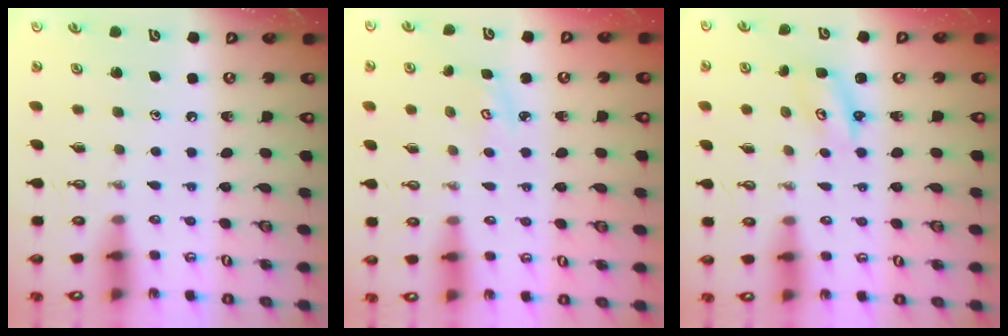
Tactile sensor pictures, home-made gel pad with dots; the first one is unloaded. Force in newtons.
{"total": 3.0, "press": 3.0, "slide": 0.3}
{"total": 2.6, "press": 2.6, "slide": 0.2}